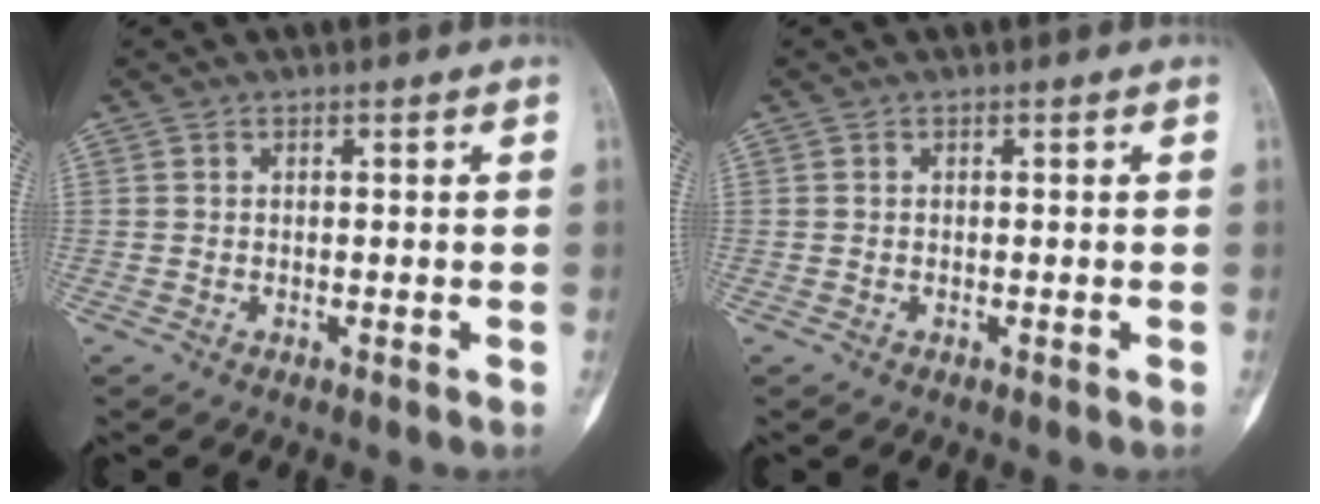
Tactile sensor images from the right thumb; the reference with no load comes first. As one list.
[{"total": 0.0}]